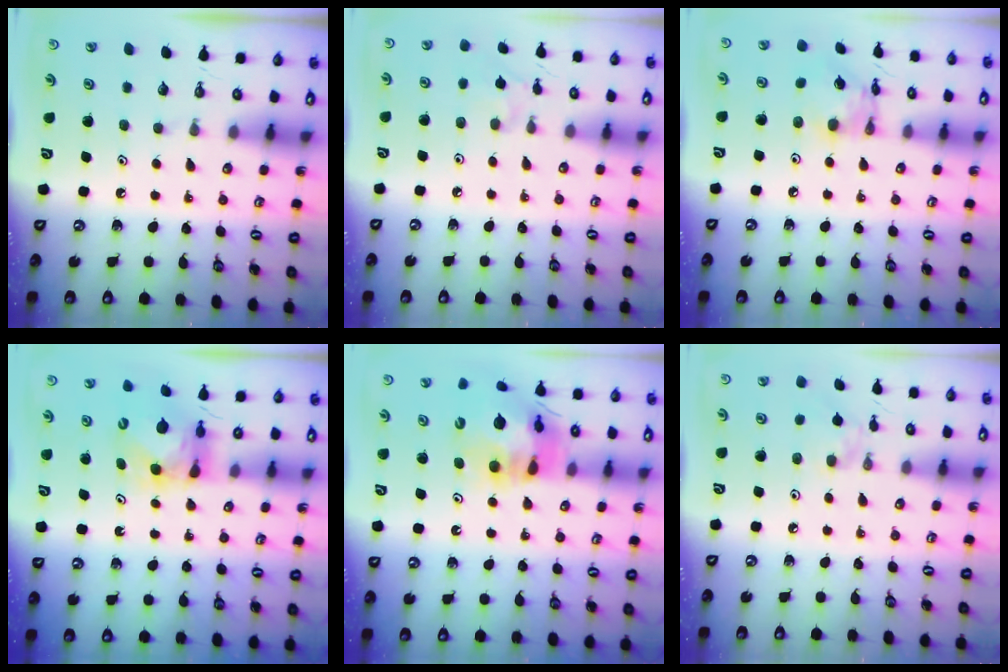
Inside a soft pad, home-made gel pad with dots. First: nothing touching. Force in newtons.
{"total": 3.4, "press": 3.4, "slide": 0.6}
{"total": 8.8, "press": 8.8, "slide": 0.4}
{"total": 5.9, "press": 5.9, "slide": 0.7}
{"total": 15.8, "press": 15.7, "slide": 1.8}
{"total": 2.4, "press": 2.3, "slide": 0.5}